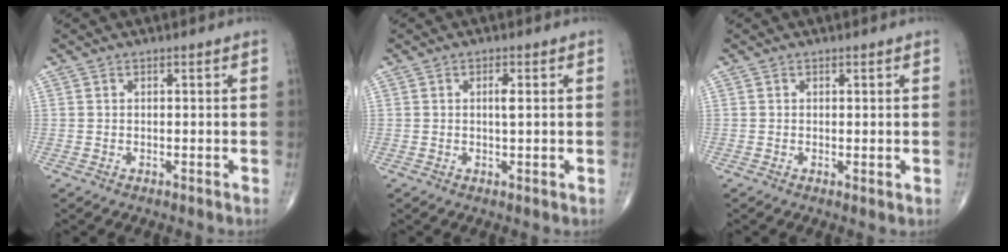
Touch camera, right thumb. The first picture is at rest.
{"total": 2.0, "force": [0.3, 0.4, 2.0], "torque": [-0.034, -0.002, 0.004]}
{"total": 0.6, "force": [0.0, 0.1, 0.6], "torque": [-0.009, -0.004, -0.002]}